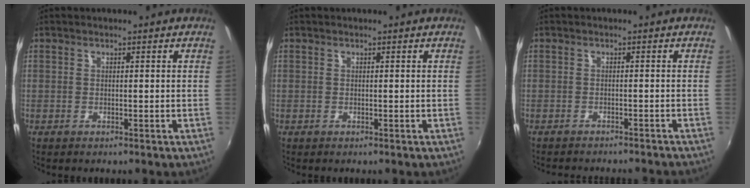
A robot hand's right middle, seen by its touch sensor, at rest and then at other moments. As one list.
[{"total": 0.0}, {"total": 7.3, "force": [-6.7, 1.1, 2.7], "torque": [-0.063, -0.015, -0.091]}]